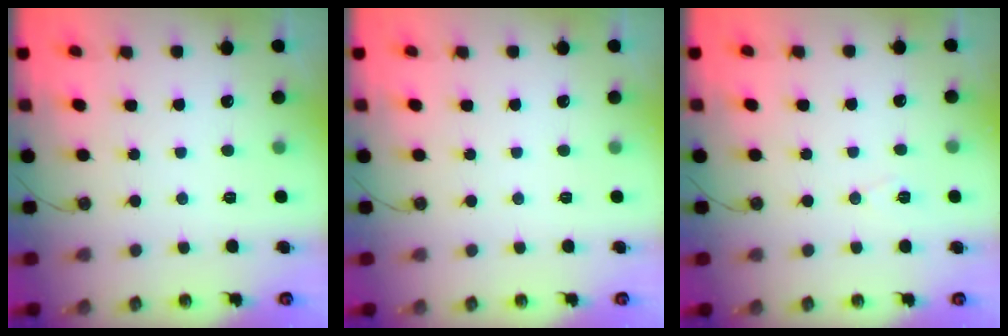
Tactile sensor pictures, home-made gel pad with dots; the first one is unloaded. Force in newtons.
{"total": 0.0}
{"total": 5.9, "press": 4.0, "slide": 4.4}